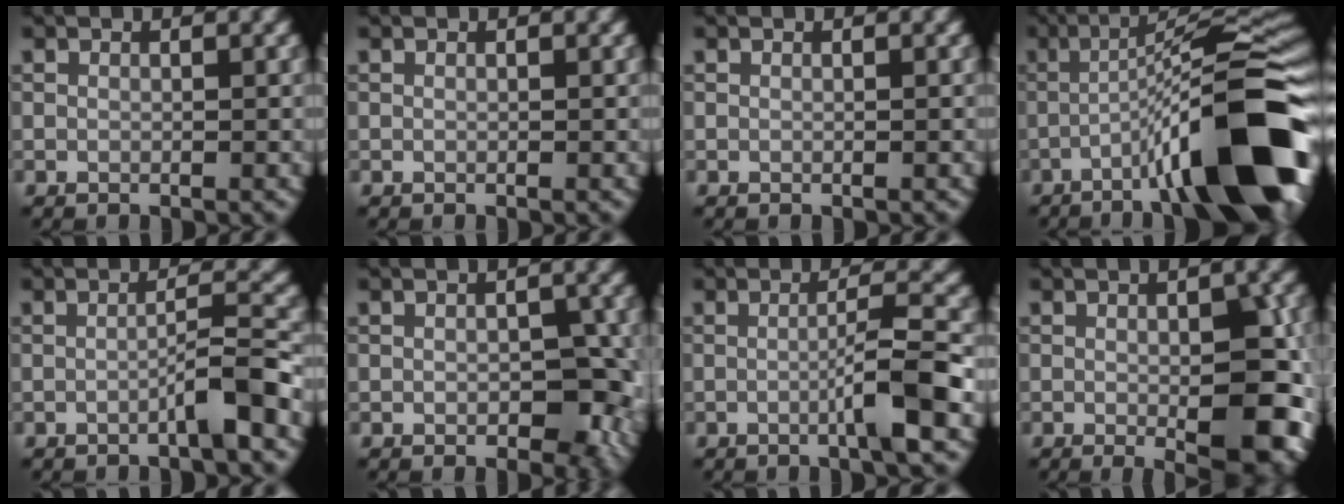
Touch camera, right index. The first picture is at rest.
{"total": 0.0}
{"total": 0.0}
{"total": 14.5, "force": [-5.7, 2.6, 13.1], "torque": [-0.189, 0.011, -0.088]}
{"total": 3.2, "force": [-1.5, 0.2, 2.8], "torque": [-0.041, 0.017, -0.032]}
{"total": 4.3, "force": [-0.8, 2.4, 3.5], "torque": [-0.036, -0.007, -0.009]}
{"total": 4.1, "force": [-1.1, 0.3, 4.0], "torque": [-0.058, 0.012, -0.030]}
{"total": 8.3, "force": [-1.5, 2.5, 7.8], "torque": [-0.095, -0.005, -0.018]}